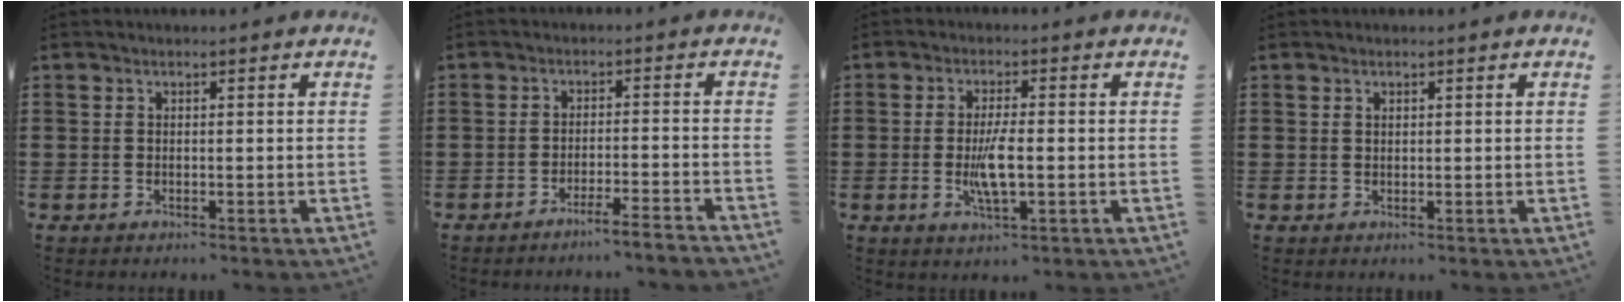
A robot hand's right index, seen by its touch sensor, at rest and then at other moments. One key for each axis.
{"total": 3.4, "fx": -3.1, "fy": -0.6, "fz": 1.2, "tx": -0.020, "ty": -0.007, "tz": -0.062}
{"total": 5.2, "fx": -0.7, "fy": 1.3, "fz": 5.0, "tx": -0.107, "ty": -0.009, "tz": -0.018}
{"total": 0.7, "fx": 0.4, "fy": 0.5, "fz": 0.3, "tx": -0.007, "ty": 0.001, "tz": 0.008}